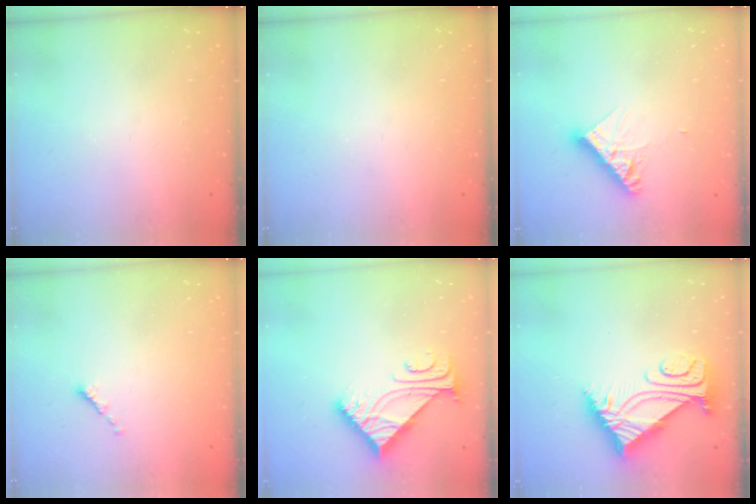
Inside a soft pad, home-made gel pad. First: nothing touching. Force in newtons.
{"total": 0.0}
{"total": 10.2, "press": 10.2, "slide": 0.7}
{"total": 0.6, "press": 0.5, "slide": 0.3}
{"total": 6.1, "press": 6.1, "slide": 0.7}
{"total": 8.4, "press": 8.3, "slide": 0.8}